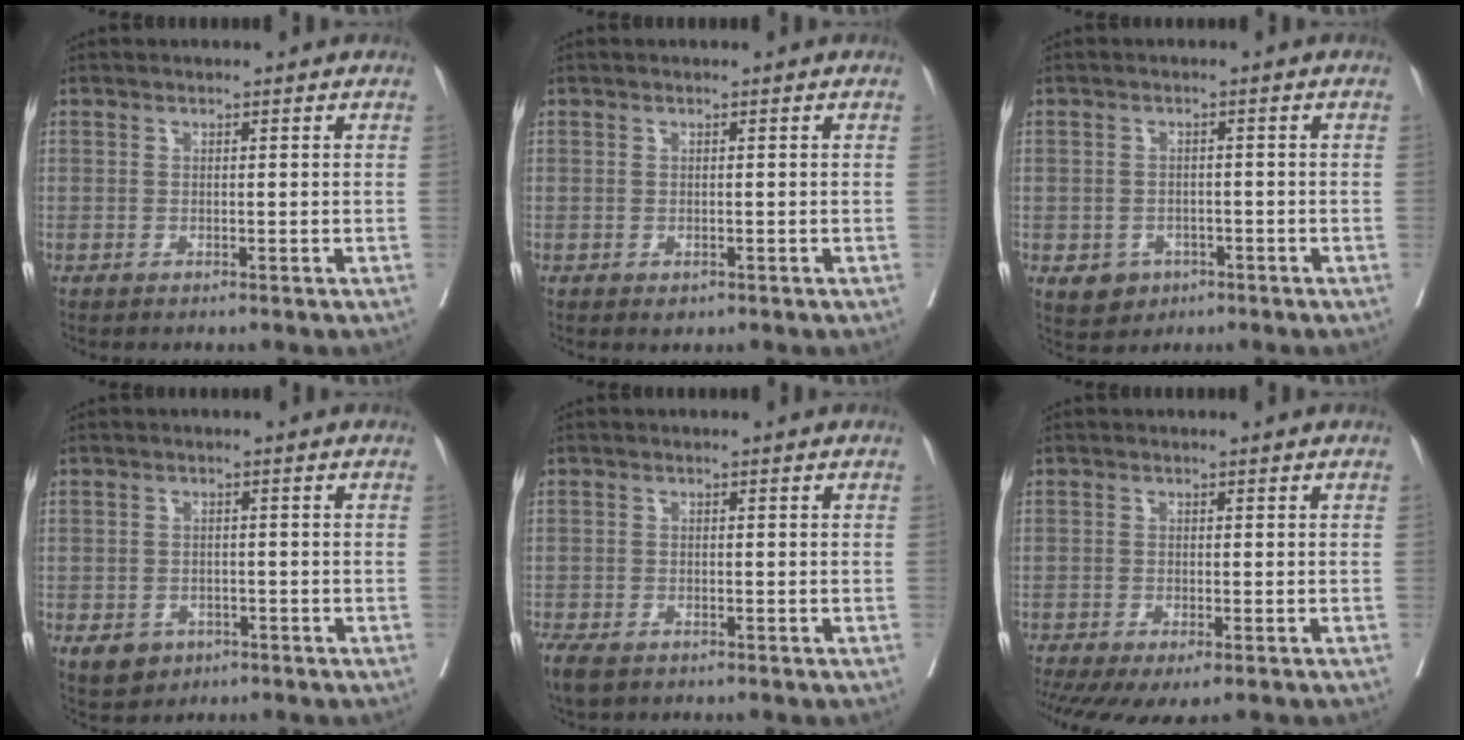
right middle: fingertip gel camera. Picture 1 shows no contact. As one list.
[{"total": 0.8, "force": [-0.4, 0.6, 0.4], "torque": [-0.005, 0.000, -0.002]}, {"total": 4.3, "force": [-2.0, 3.6, 1.3], "torque": [-0.016, 0.004, -0.023]}, {"total": 5.9, "force": [-3.0, 4.6, 1.9], "torque": [-0.030, 0.002, -0.038]}, {"total": 8.0, "force": [-5.2, 4.3, 4.2], "torque": [-0.106, -0.016, -0.082]}, {"total": 8.4, "force": [-6.1, 2.5, 5.2], "torque": [-0.087, -0.011, -0.095]}]